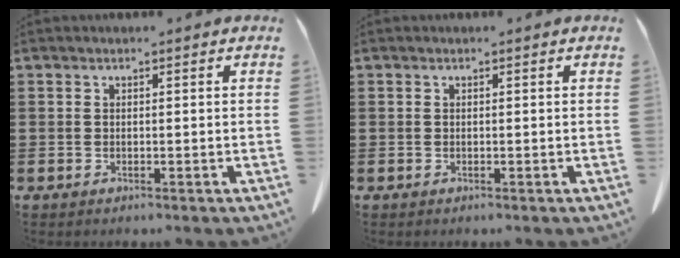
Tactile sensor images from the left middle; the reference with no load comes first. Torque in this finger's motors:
{"motor_torque": [0.47, 0.18, -0.02, 0.01]}